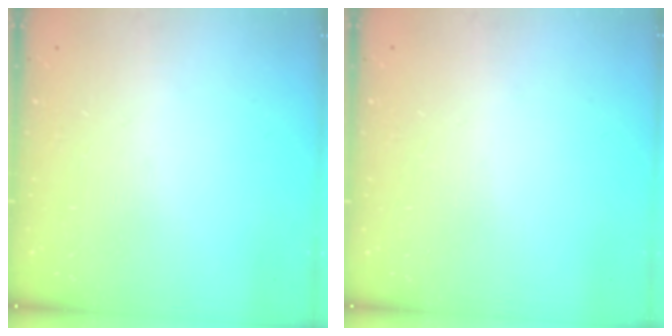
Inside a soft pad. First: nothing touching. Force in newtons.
{"total": 1.0, "press": 0.8, "slide": 0.6}